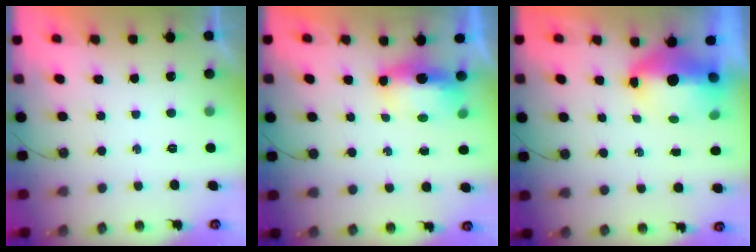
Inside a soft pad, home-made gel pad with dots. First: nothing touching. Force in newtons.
{"total": 15.7, "press": 8.7, "slide": 13.1}
{"total": 14.7, "press": 9.3, "slide": 11.4}